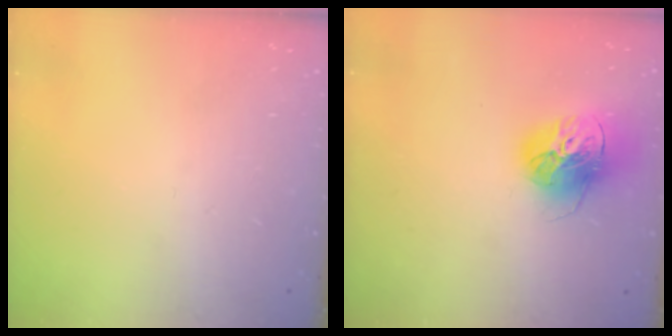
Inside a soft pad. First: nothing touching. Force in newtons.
{"total": 17.1, "press": 17.0, "slide": 1.5}